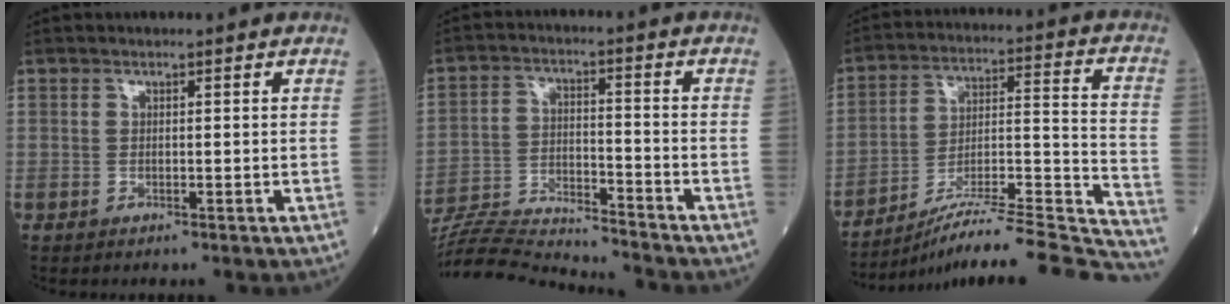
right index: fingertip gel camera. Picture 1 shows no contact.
{"total": 16.2, "force": [-15.7, -0.6, 4.1], "torque": [-0.076, 0.001, -0.260]}
{"total": 25.0, "force": [-22.9, -0.2, 10.0], "torque": [-0.101, 0.001, -0.341]}